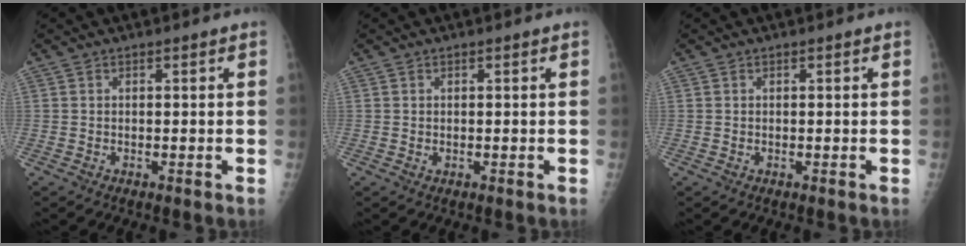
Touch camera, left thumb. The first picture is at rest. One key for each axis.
{"total": 0.9, "fx": 0.1, "fy": 0.5, "fz": 0.7, "tx": -0.009, "ty": 0.003, "tz": 0.004}
{"total": 0.6, "fx": 0.1, "fy": 0.3, "fz": 0.5, "tx": -0.007, "ty": 0.005, "tz": 0.004}